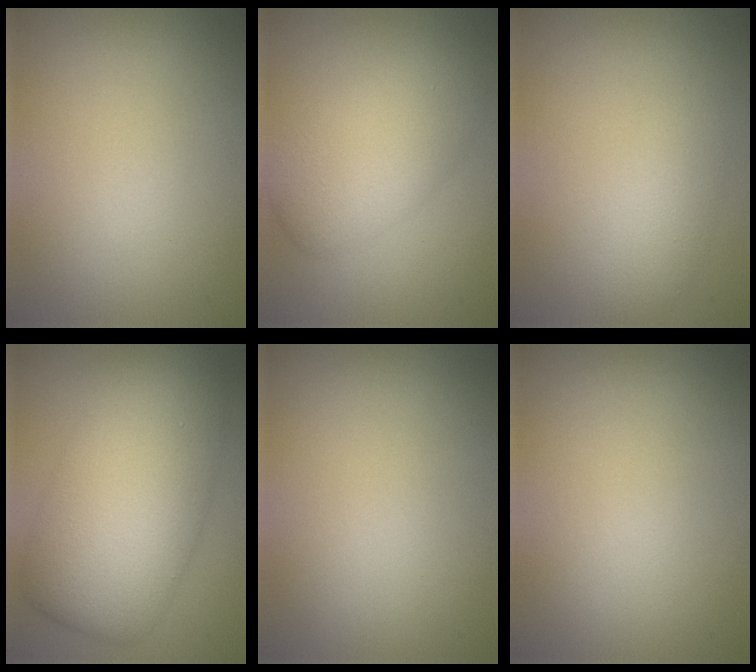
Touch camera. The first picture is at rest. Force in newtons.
{"total": 5.2, "press": 5.2, "slide": 0.3}
{"total": 2.4, "press": 2.4, "slide": 0.1}
{"total": 11.1, "press": 11.1, "slide": 0.6}
{"total": 0.0}
{"total": 0.0}